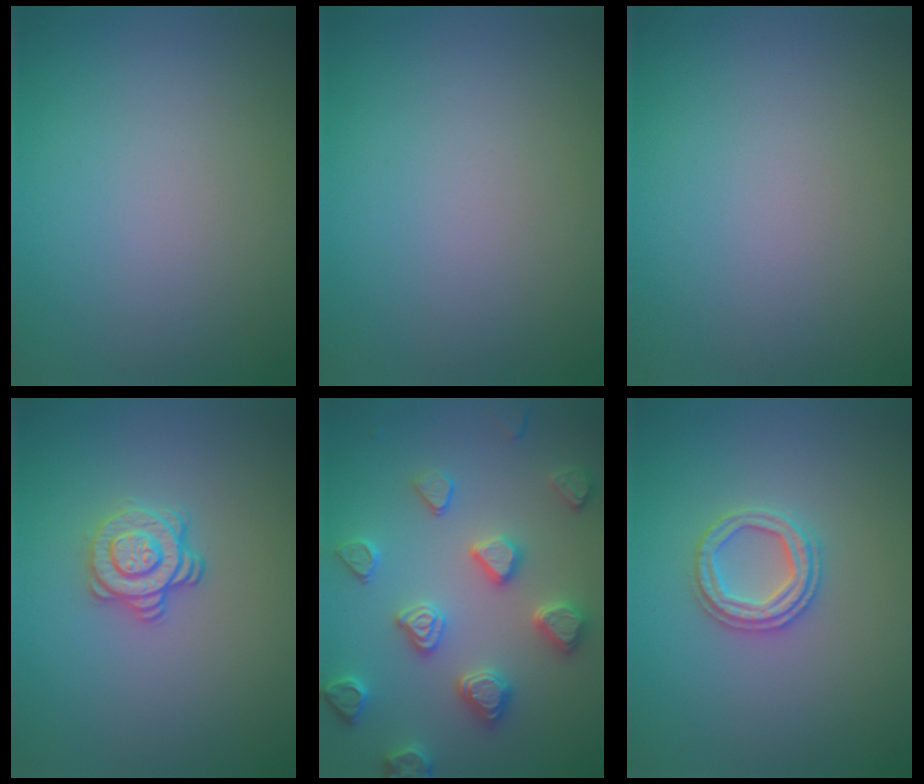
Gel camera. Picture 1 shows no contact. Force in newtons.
{"total": 0.0}
{"total": 0.0}
{"total": 2.9, "press": 2.5, "slide": 1.4}
{"total": 4.6, "press": 4.4, "slide": 1.3}
{"total": 2.4, "press": 2.4, "slide": 0.4}